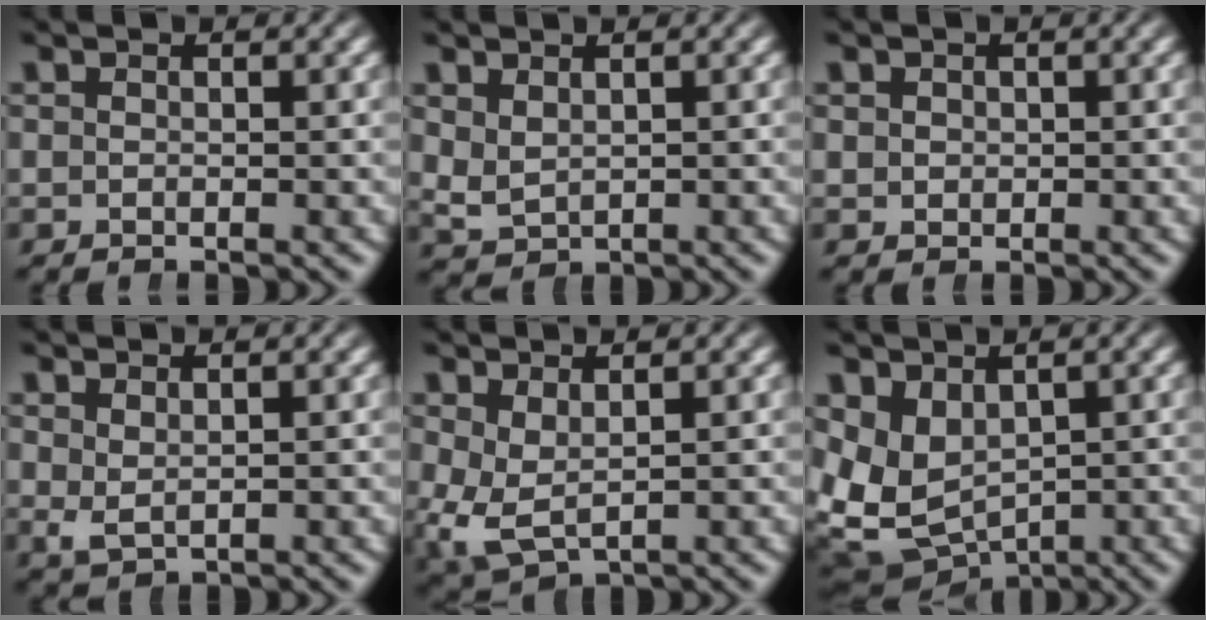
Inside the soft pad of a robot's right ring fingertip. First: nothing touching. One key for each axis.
{"total": 1.9, "fx": 1.0, "fy": 1.4, "fz": 0.7, "tx": -0.029, "ty": -0.015, "tz": 0.037}
{"total": 1.0, "fx": 0.5, "fy": 0.8, "fz": 0.1, "tx": -0.007, "ty": -0.006, "tz": 0.016}
{"total": 0.9, "fx": 0.6, "fy": 0.1, "fz": 0.6, "tx": -0.015, "ty": -0.014, "tz": 0.027}
{"total": 4.1, "fx": -0.3, "fy": 3.4, "fz": 2.3, "tx": -0.083, "ty": -0.039, "tz": 0.018}
{"total": 10.3, "fx": -1.1, "fy": 8.8, "fz": 5.3, "tx": -0.152, "ty": -0.050, "tz": 0.002}